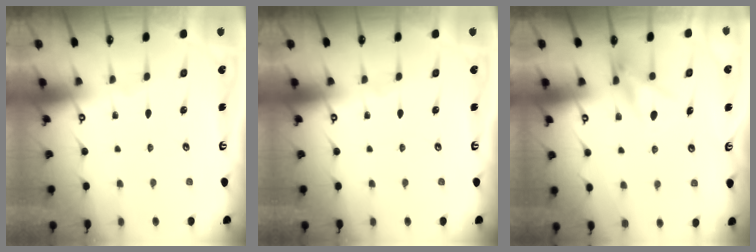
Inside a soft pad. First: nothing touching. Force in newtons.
{"total": 0.0}
{"total": 8.1, "press": 8.0, "slide": 0.9}